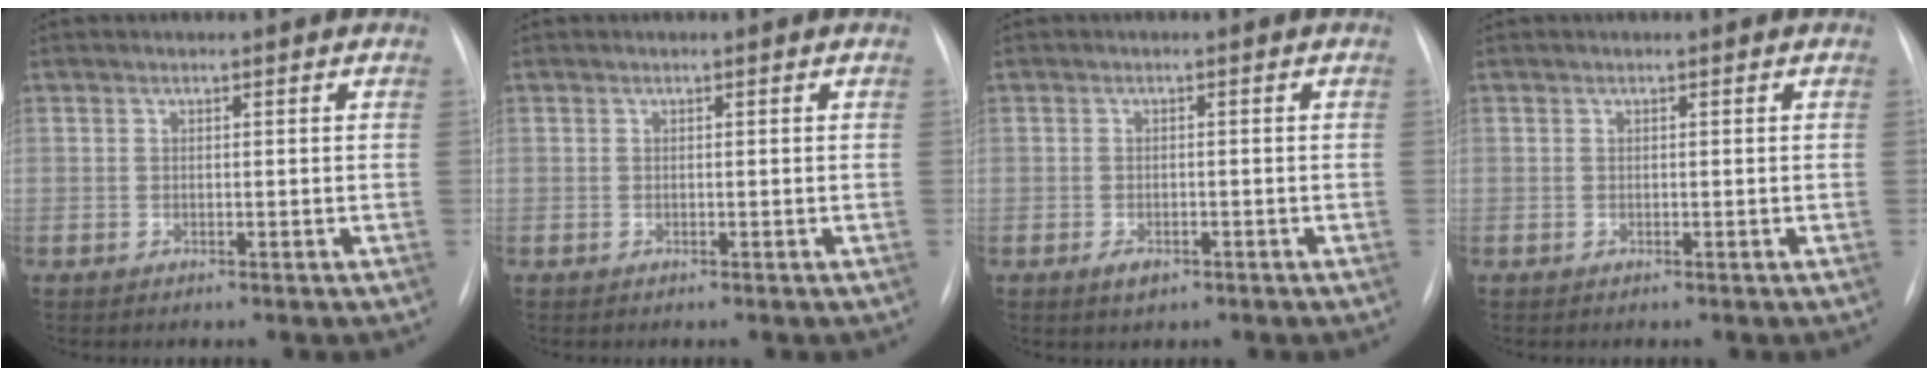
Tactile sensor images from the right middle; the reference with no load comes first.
{"total": 0.0}
{"total": 1.9, "force": [-1.0, 0.9, 1.3], "torque": [-0.022, -0.001, -0.010]}
{"total": 0.0}